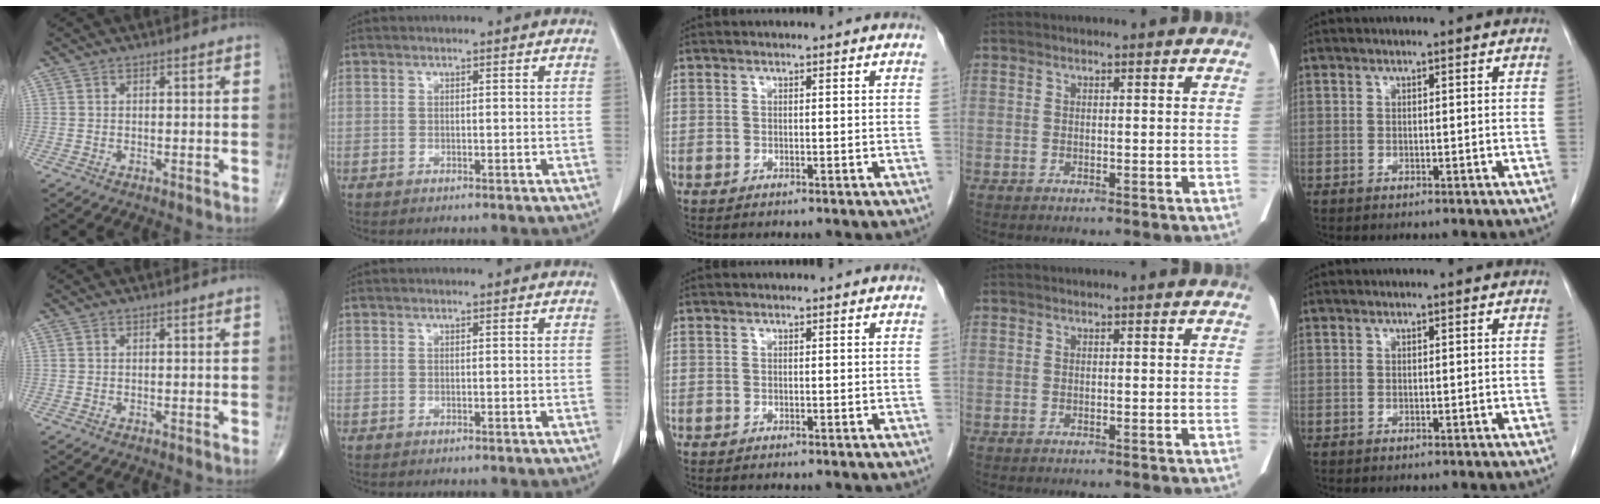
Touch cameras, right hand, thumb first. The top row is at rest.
{}